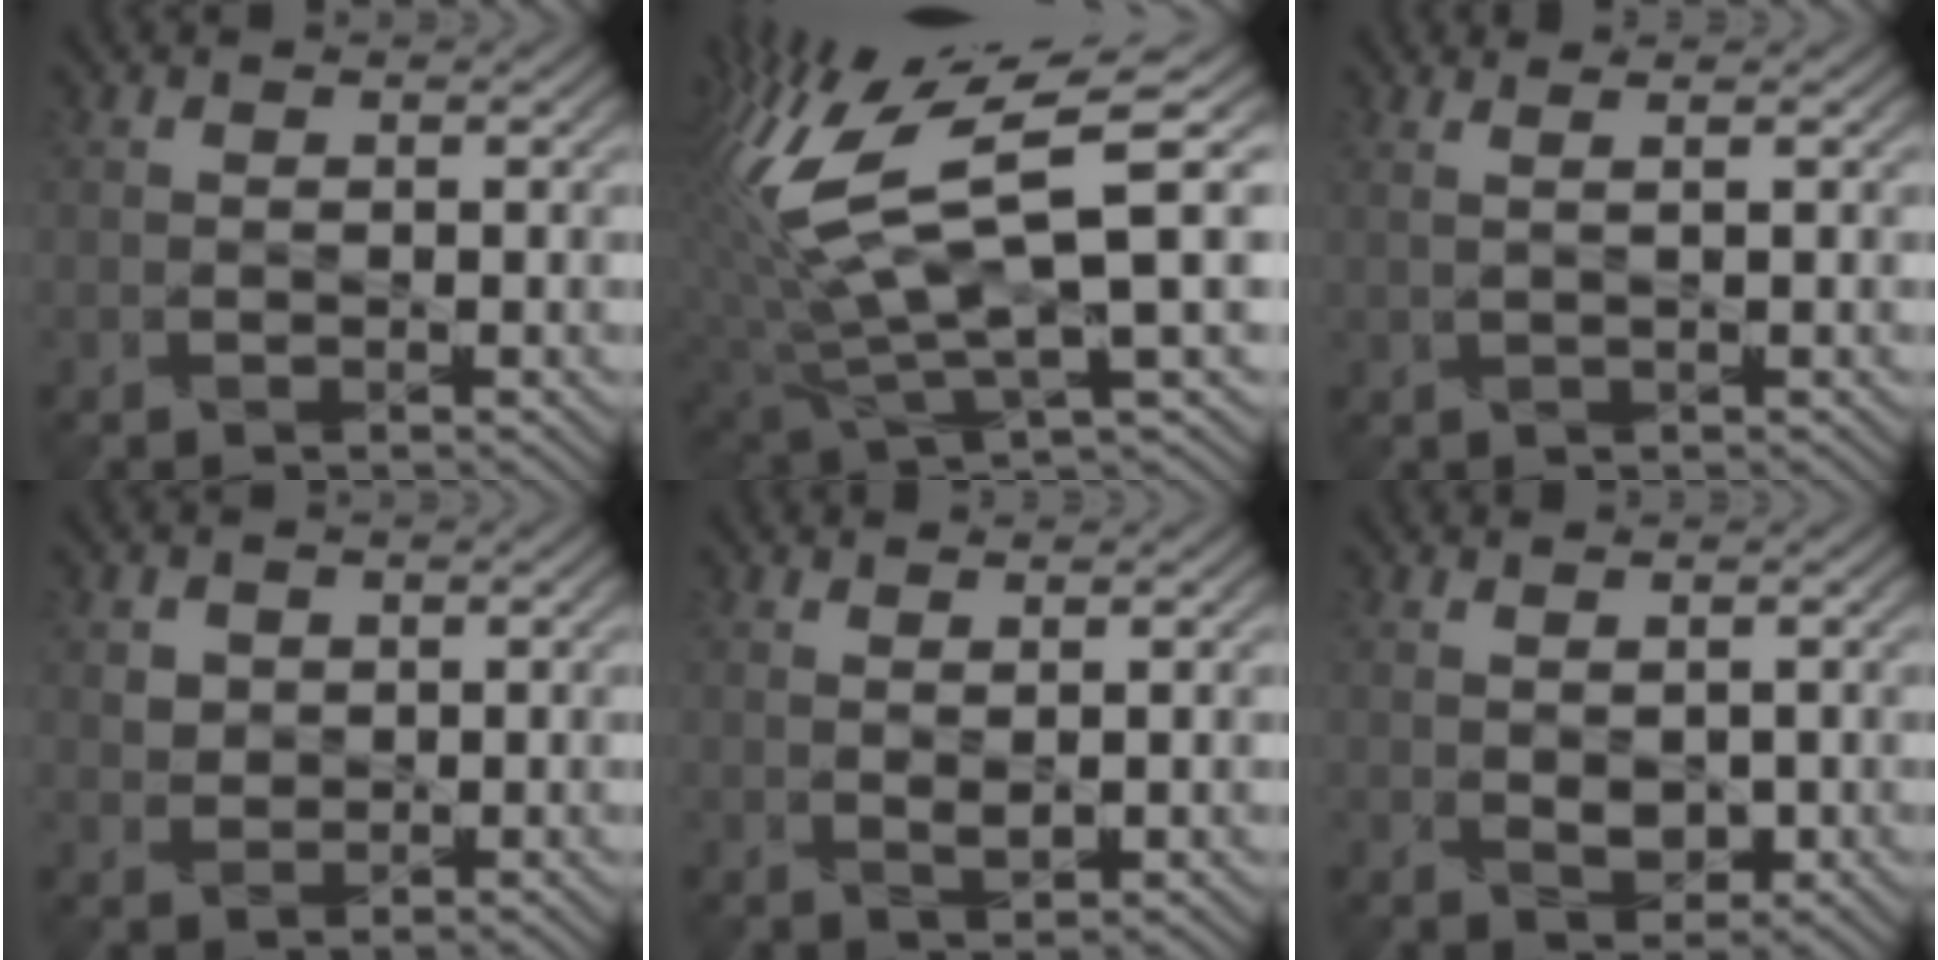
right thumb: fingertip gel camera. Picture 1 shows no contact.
{"total": 14.8, "force": [4.6, 4.5, 13.3], "torque": [-0.315, 0.005, 0.095]}
{"total": 2.0, "force": [1.3, 0.2, 1.6], "torque": [-0.022, 0.007, 0.001]}
{"total": 2.1, "force": [1.1, 1.7, 0.4], "torque": [-0.025, -0.004, 0.026]}
{"total": 1.4, "force": [0.9, 0.1, 1.1], "torque": [-0.029, 0.000, 0.021]}
{"total": 1.8, "force": [0.3, 1.1, 1.5], "torque": [-0.031, -0.003, 0.012]}